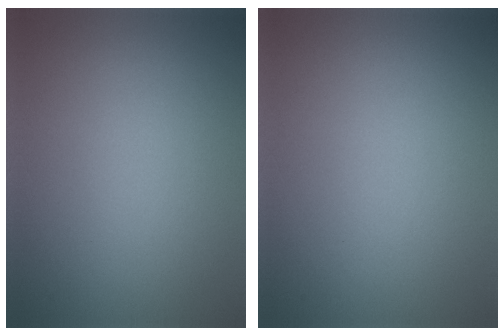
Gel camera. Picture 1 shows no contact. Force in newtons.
{"total": 0.0}